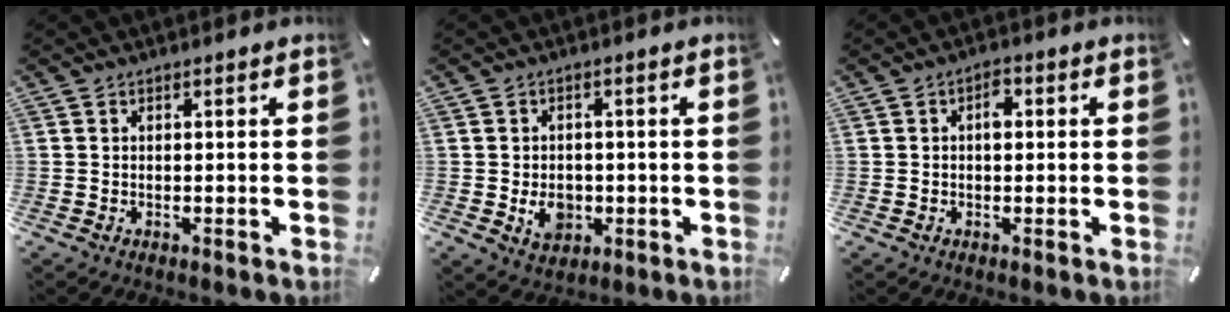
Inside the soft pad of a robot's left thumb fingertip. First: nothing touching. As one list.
[{"total": 6.0, "force": [-1.1, 4.9, 3.4], "torque": [-0.055, -0.001, -0.019]}, {"total": 2.7, "force": [0.3, 1.5, 2.2], "torque": [-0.028, 0.002, -0.001]}]